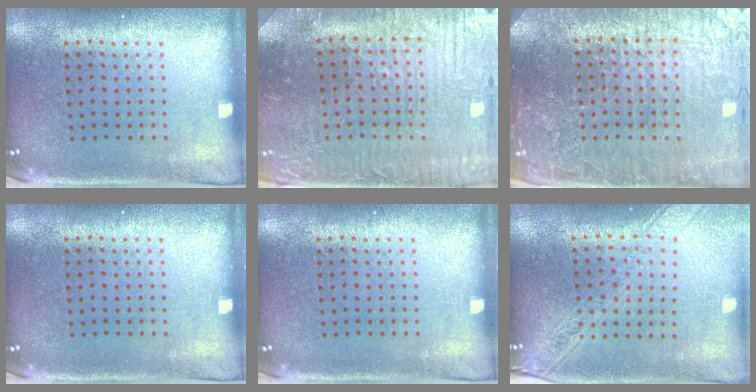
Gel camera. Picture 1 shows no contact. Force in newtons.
{"total": 2.3, "press": 2.2, "slide": 0.4}
{"total": 5.6, "press": 5.1, "slide": 2.5}
{"total": 0.0}
{"total": 0.0}
{"total": 2.3, "press": 1.9, "slide": 1.3}